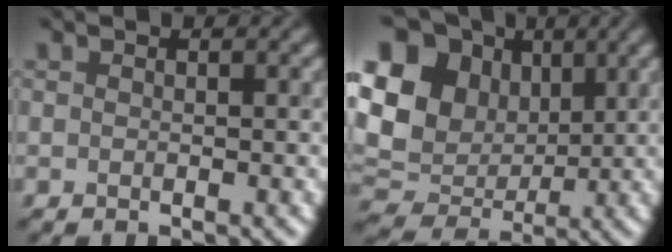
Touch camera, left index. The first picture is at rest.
{"total": 13.5, "force": [3.5, 10.9, 7.1], "torque": [-0.180, 0.028, 0.057]}